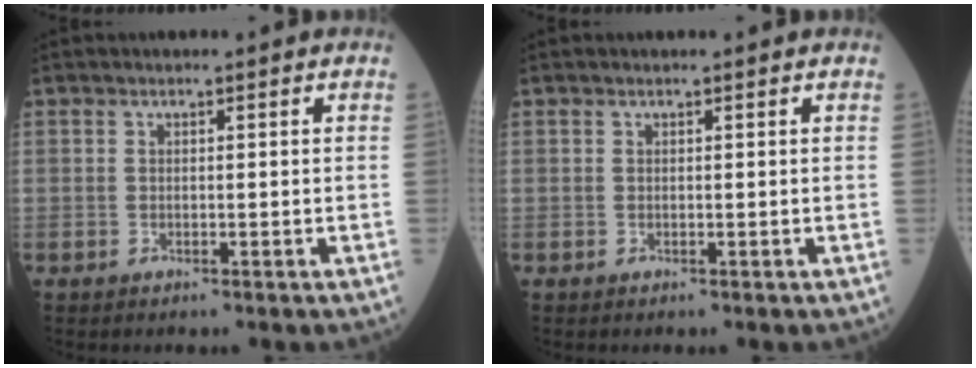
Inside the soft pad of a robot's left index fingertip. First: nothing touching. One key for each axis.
{"total": 0.0}